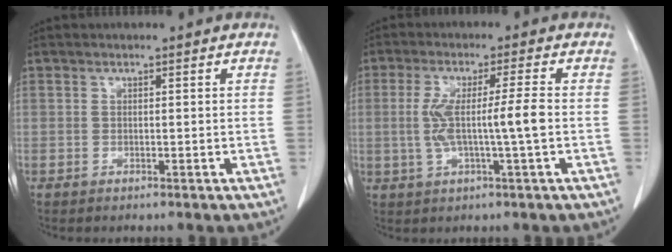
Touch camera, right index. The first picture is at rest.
{"total": 7.5, "force": [-0.6, -0.3, 7.5], "torque": [-0.148, 0.005, -0.008]}